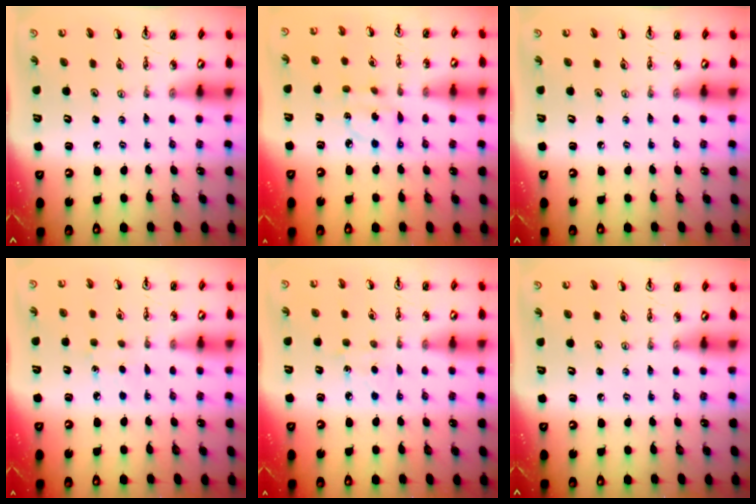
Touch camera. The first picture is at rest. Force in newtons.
{"total": 5.2, "press": 5.1, "slide": 0.4}
{"total": 0.0}
{"total": 3.9, "press": 3.8, "slide": 0.5}
{"total": 4.2, "press": 4.2, "slide": 0.5}
{"total": 0.0}